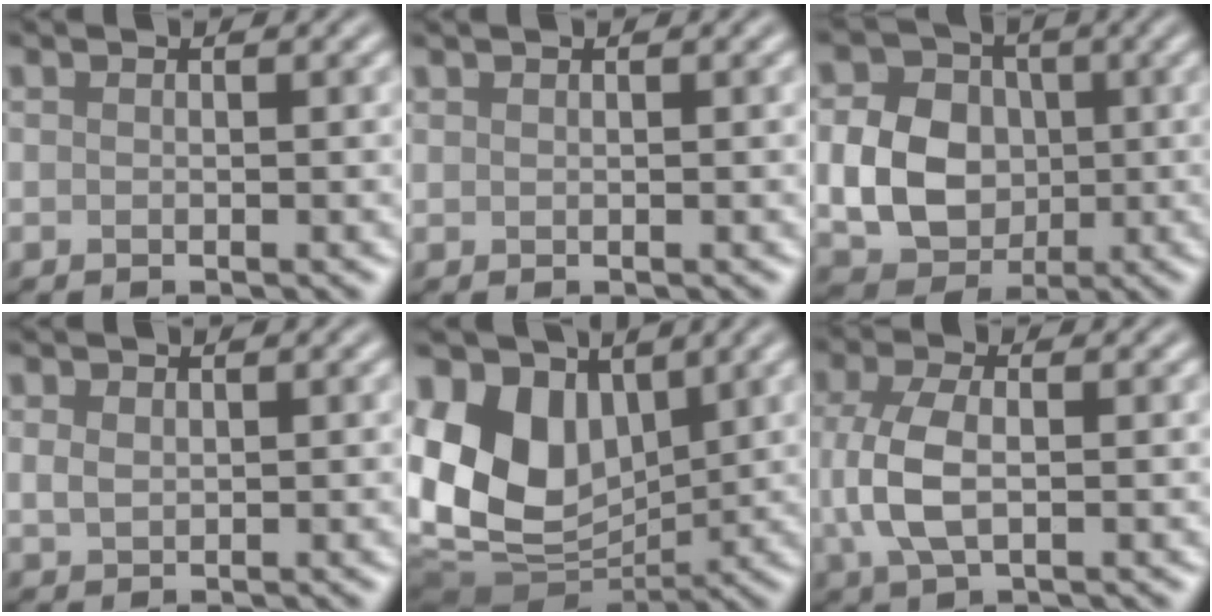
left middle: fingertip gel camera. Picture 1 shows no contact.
{"total": 0.0}
{"total": 6.7, "force": [-0.4, 5.5, 3.9], "torque": [-0.082, 0.001, -0.004]}
{"total": 1.4, "force": [0.4, 1.0, 0.8], "torque": [-0.022, 0.004, 0.012]}
{"total": 12.9, "force": [2.3, 9.1, 8.8], "torque": [-0.182, 0.017, 0.040]}
{"total": 4.6, "force": [0.0, 2.3, 4.0], "torque": [-0.102, 0.003, 0.001]}